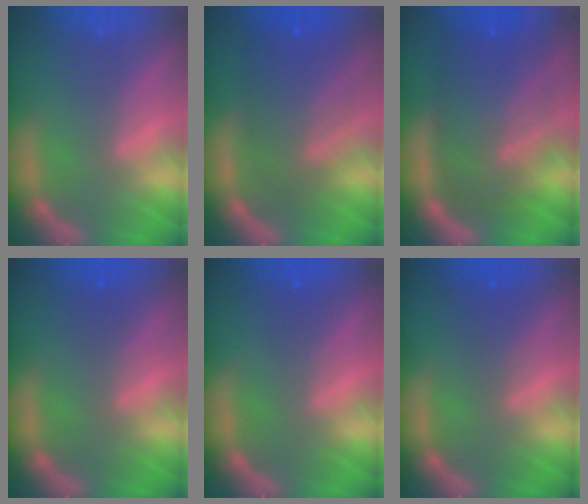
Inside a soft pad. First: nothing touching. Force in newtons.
{"total": 7.5}
{"total": 10.1}
{"total": 1.0}
{"total": 1.0}
{"total": 2.0}